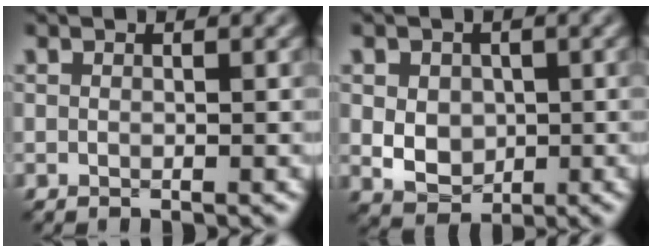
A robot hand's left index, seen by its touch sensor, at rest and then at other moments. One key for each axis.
{"total": 4.0, "fx": 0.1, "fy": 3.2, "fz": 2.5, "tx": -0.042, "ty": 0.004, "tz": 0.002}